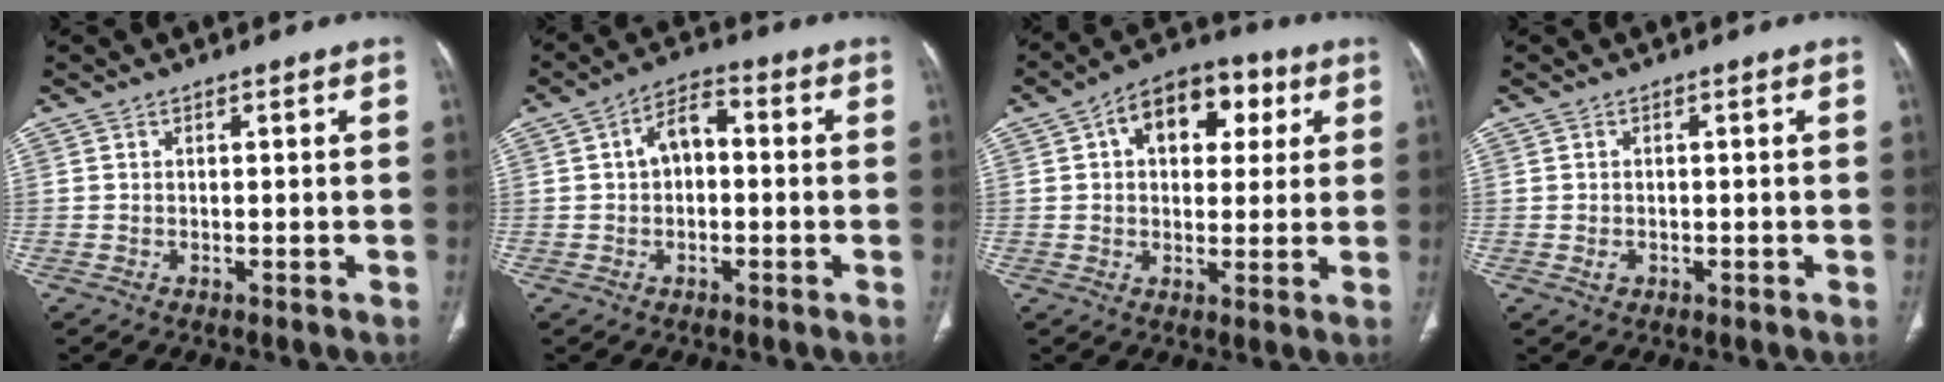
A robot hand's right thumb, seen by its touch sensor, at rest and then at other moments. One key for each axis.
{"total": 6.5, "fx": 0.3, "fy": 4.2, "fz": 4.9, "tx": -0.069, "ty": 0.024, "tz": -0.007}
{"total": 13.2, "fx": 4.2, "fy": 8.6, "fz": 9.1, "tx": -0.094, "ty": 0.015, "tz": 0.059}
{"total": 1.4, "fx": -0.4, "fy": 1.1, "fz": 0.7, "tx": -0.013, "ty": 0.006, "tz": -0.002}